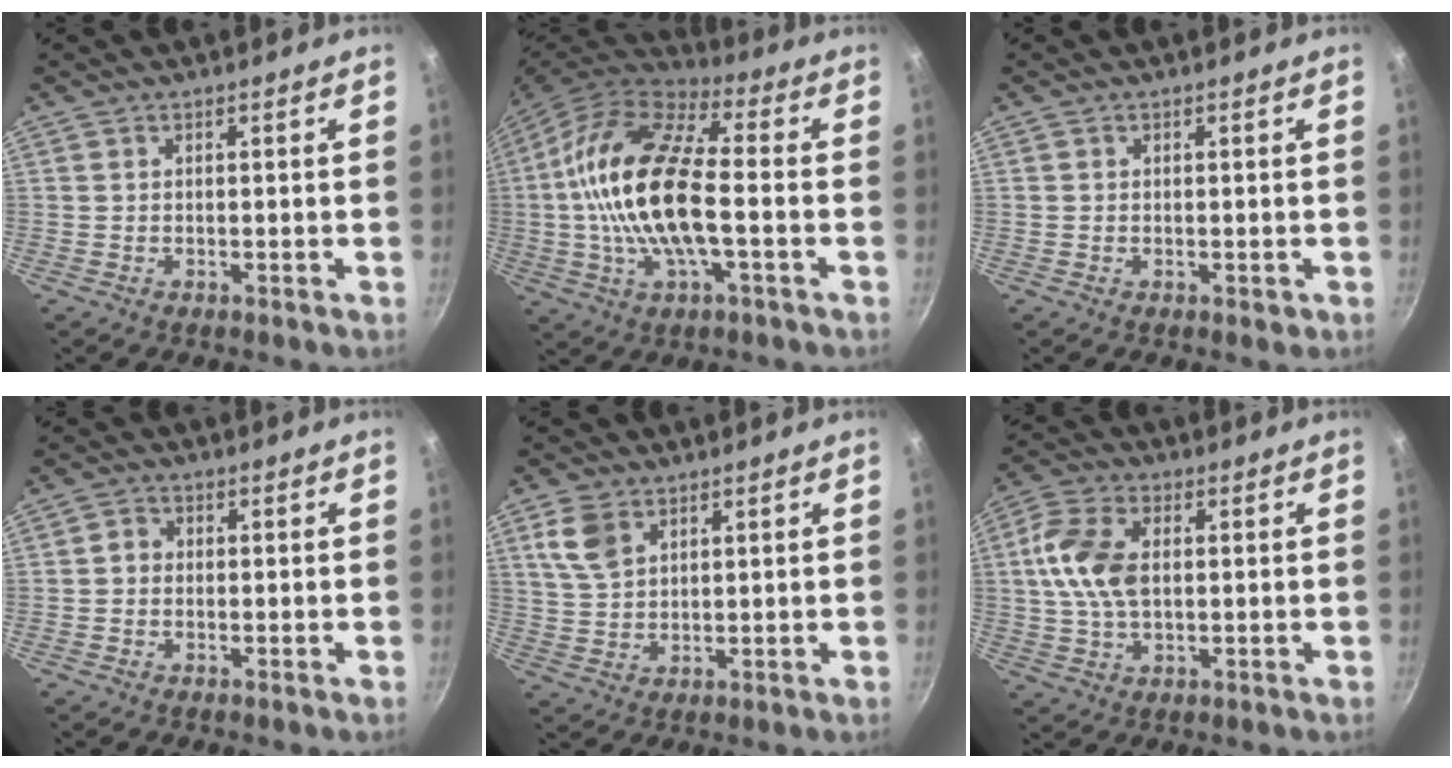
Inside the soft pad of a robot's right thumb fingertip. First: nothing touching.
{"total": 20.2, "force": [-1.2, 8.4, 18.3], "torque": [-0.349, 0.030, -0.040]}
{"total": 1.0, "force": [-0.2, 0.7, 0.6], "torque": [-0.007, 0.001, -0.004]}
{"total": 2.0, "force": [-0.4, 1.8, 0.8], "torque": [-0.008, 0.009, -0.011]}
{"total": 6.4, "force": [3.2, 4.1, 3.7], "torque": [-0.060, -0.006, 0.066]}
{"total": 10.9, "force": [1.2, 6.6, 8.5], "torque": [-0.161, 0.016, 0.014]}